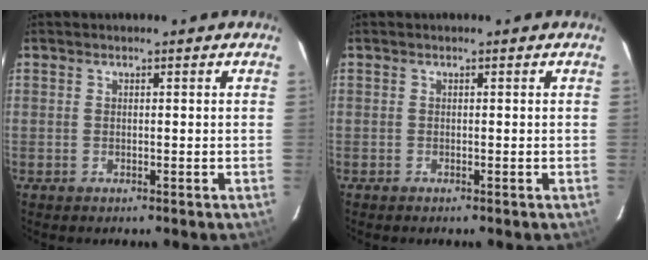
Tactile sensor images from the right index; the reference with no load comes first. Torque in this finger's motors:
{"motor_torque": [0.11, 0.00, 0.04, 0.01]}